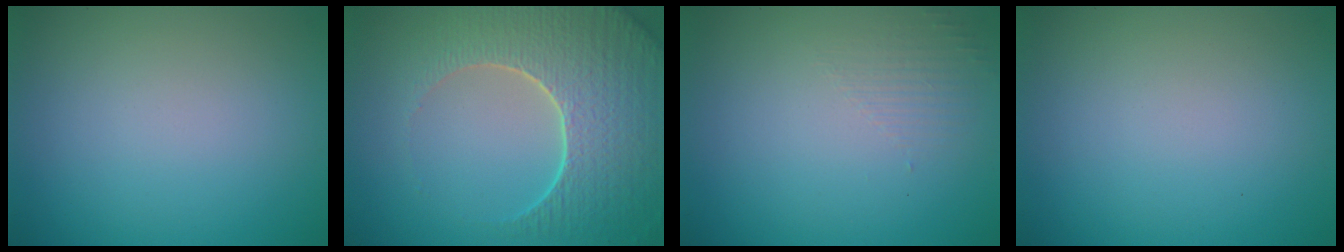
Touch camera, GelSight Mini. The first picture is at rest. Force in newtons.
{"total": 7.3, "press": 5.8, "slide": 4.5}
{"total": 1.3, "press": 0.1, "slide": 1.3}
{"total": 0.0}